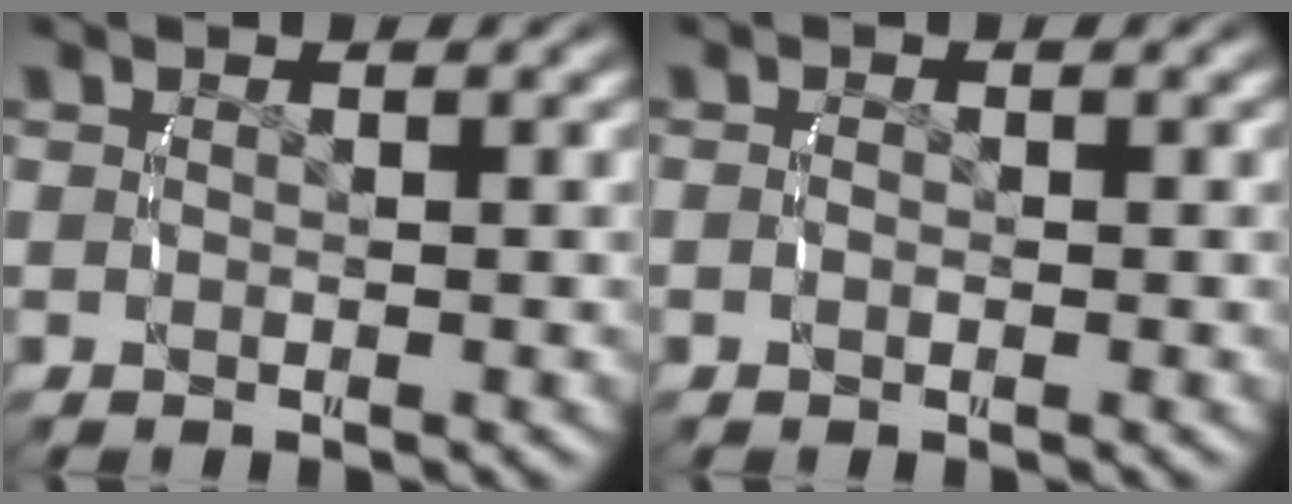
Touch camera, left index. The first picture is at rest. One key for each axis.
{"total": 0.9, "fx": -0.4, "fy": 0.6, "fz": 0.6, "tx": -0.022, "ty": -0.005, "tz": -0.007}